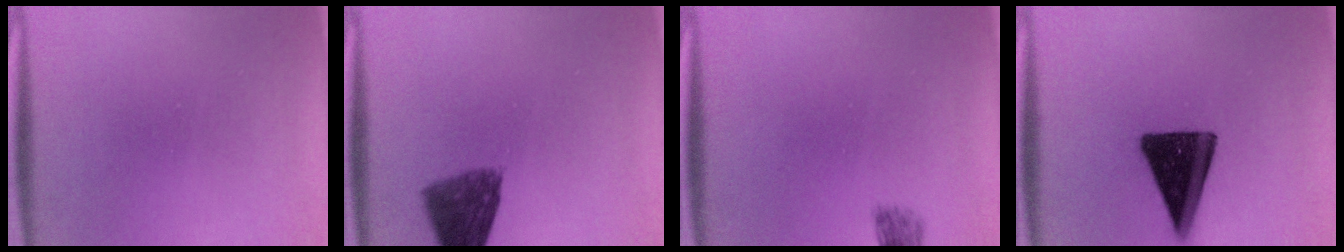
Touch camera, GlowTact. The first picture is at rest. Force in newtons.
{"total": 7.4}
{"total": 1.2}
{"total": 15.8}